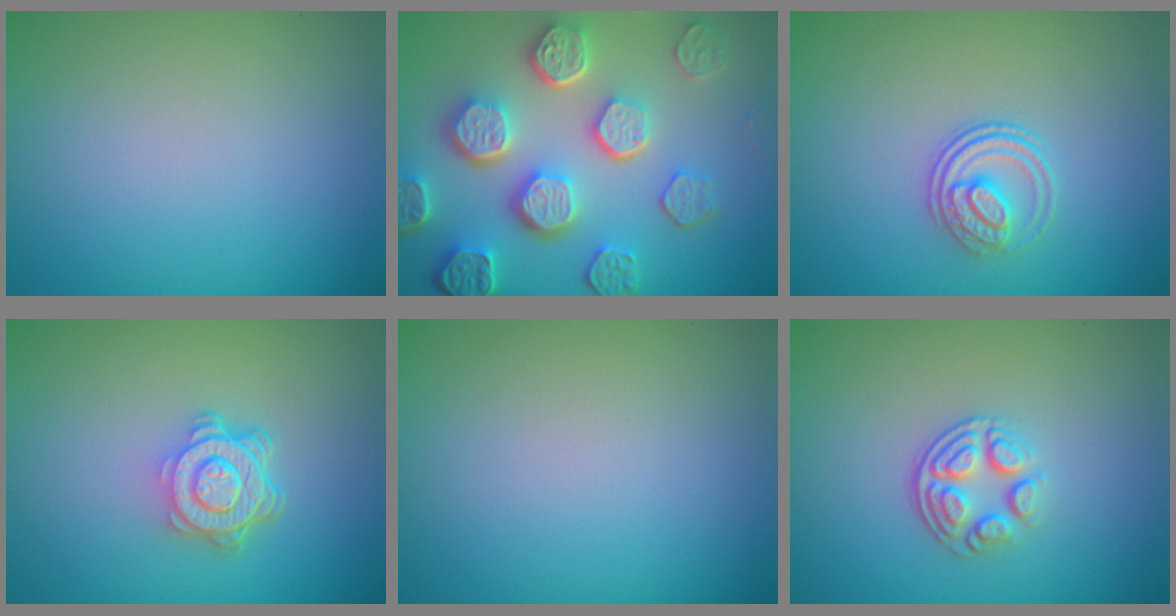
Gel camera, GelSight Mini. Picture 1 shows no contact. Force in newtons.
{"total": 8.6, "press": 6.3, "slide": 5.9}
{"total": 2.5, "press": 2.0, "slide": 1.5}
{"total": 4.8, "press": 3.4, "slide": 3.4}
{"total": 0.0}
{"total": 3.4, "press": 2.6, "slide": 2.3}